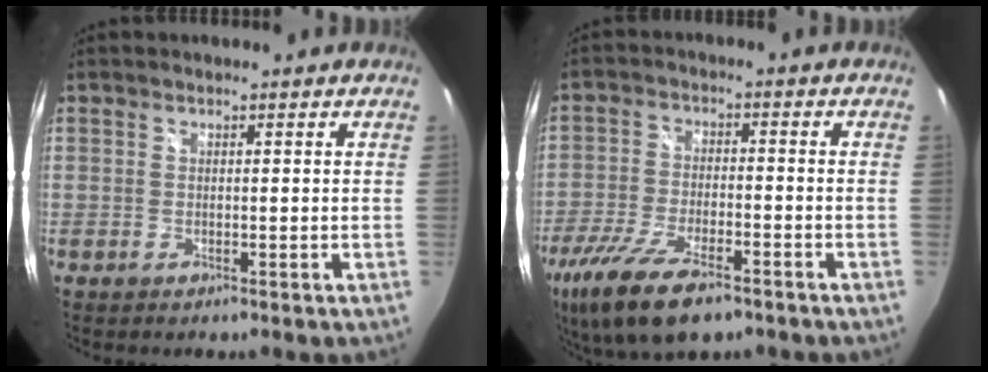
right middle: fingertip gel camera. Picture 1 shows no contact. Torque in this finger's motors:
{"motor_torque": [1.13, -1.01, 0.42, 0.10]}